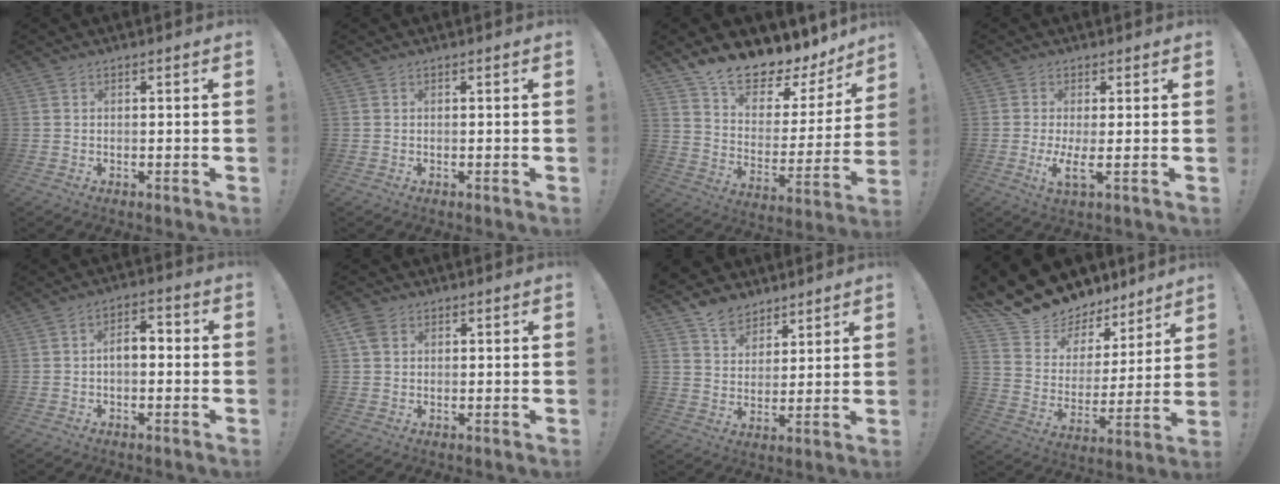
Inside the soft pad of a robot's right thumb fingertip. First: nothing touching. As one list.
[{"total": 0.0}, {"total": 13.4, "force": [12.0, 3.7, 4.4], "torque": [-0.080, -0.114, 0.209]}, {"total": 4.8, "force": [0.3, 0.3, 4.8], "torque": [-0.084, -0.025, 0.003]}, {"total": 5.2, "force": [-0.9, 2.9, 4.2], "torque": [-0.062, 0.008, -0.019]}, {"total": 4.0, "force": [1.5, 2.9, 2.3], "torque": [-0.041, 0.004, 0.032]}, {"total": 7.9, "force": [6.4, 4.6, 1.3], "torque": [-0.033, -0.042, 0.126]}, {"total": 14.0, "force": [12.0, 6.5, 3.2], "torque": [-0.080, -0.097, 0.229]}]